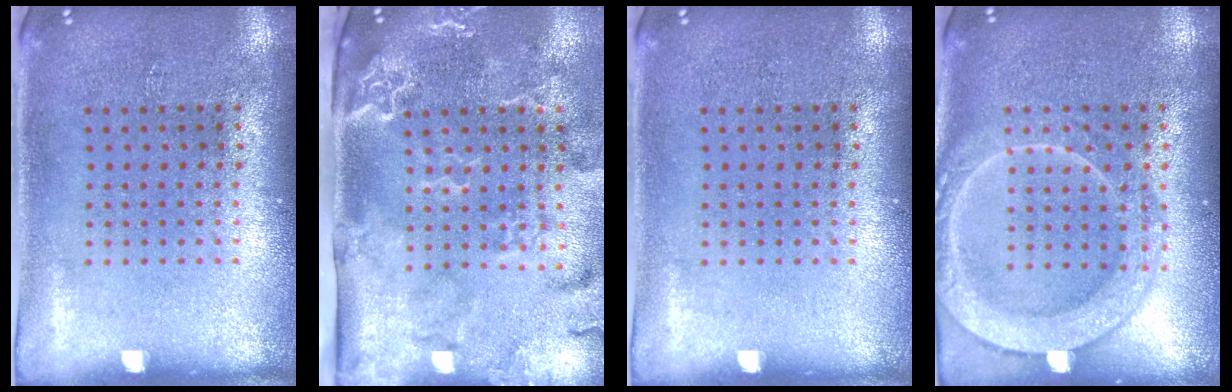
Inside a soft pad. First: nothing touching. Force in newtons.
{"total": 3.1, "press": 2.4, "slide": 2.0}
{"total": 0.0}
{"total": 3.7, "press": 3.7, "slide": 0.5}